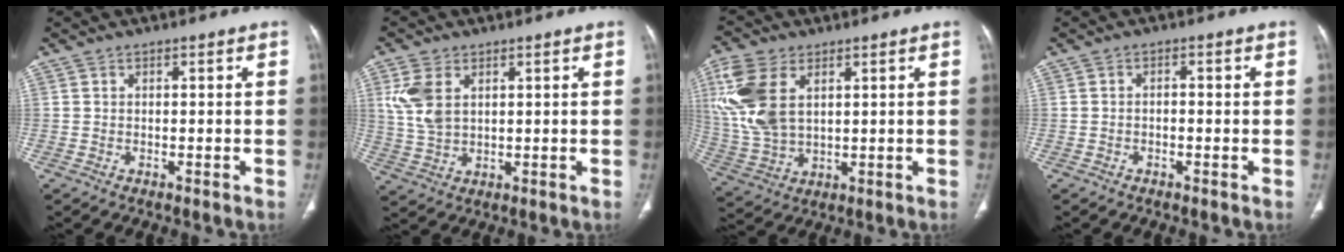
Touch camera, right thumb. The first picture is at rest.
{"total": 7.1, "force": [2.4, 4.4, 5.0], "torque": [-0.107, -0.002, 0.057]}
{"total": 13.8, "force": [4.3, 8.4, 10.1], "torque": [-0.231, -0.004, 0.095]}
{"total": 1.1, "force": [-0.4, 0.6, 0.7], "torque": [-0.010, 0.007, -0.009]}